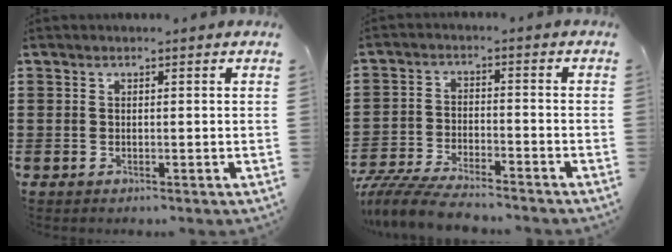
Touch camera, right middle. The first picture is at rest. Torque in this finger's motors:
{"motor_torque": [1.55, -0.59, 0.15, 0.11]}